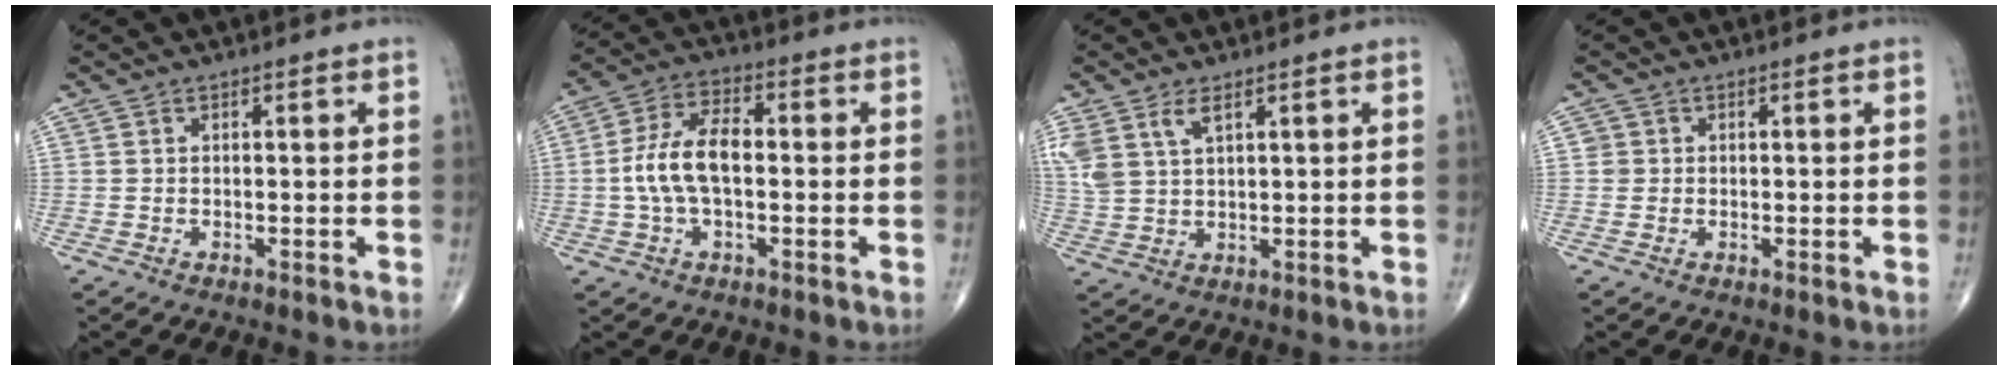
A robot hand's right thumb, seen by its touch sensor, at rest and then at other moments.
{"total": 9.9, "force": [-0.5, 5.0, 8.5], "torque": [-0.176, 0.026, -0.015]}
{"total": 6.7, "force": [3.7, 3.2, 4.6], "torque": [-0.105, -0.006, 0.082]}
{"total": 1.4, "force": [0.1, 1.3, 0.1], "torque": [0.008, 0.004, 0.000]}